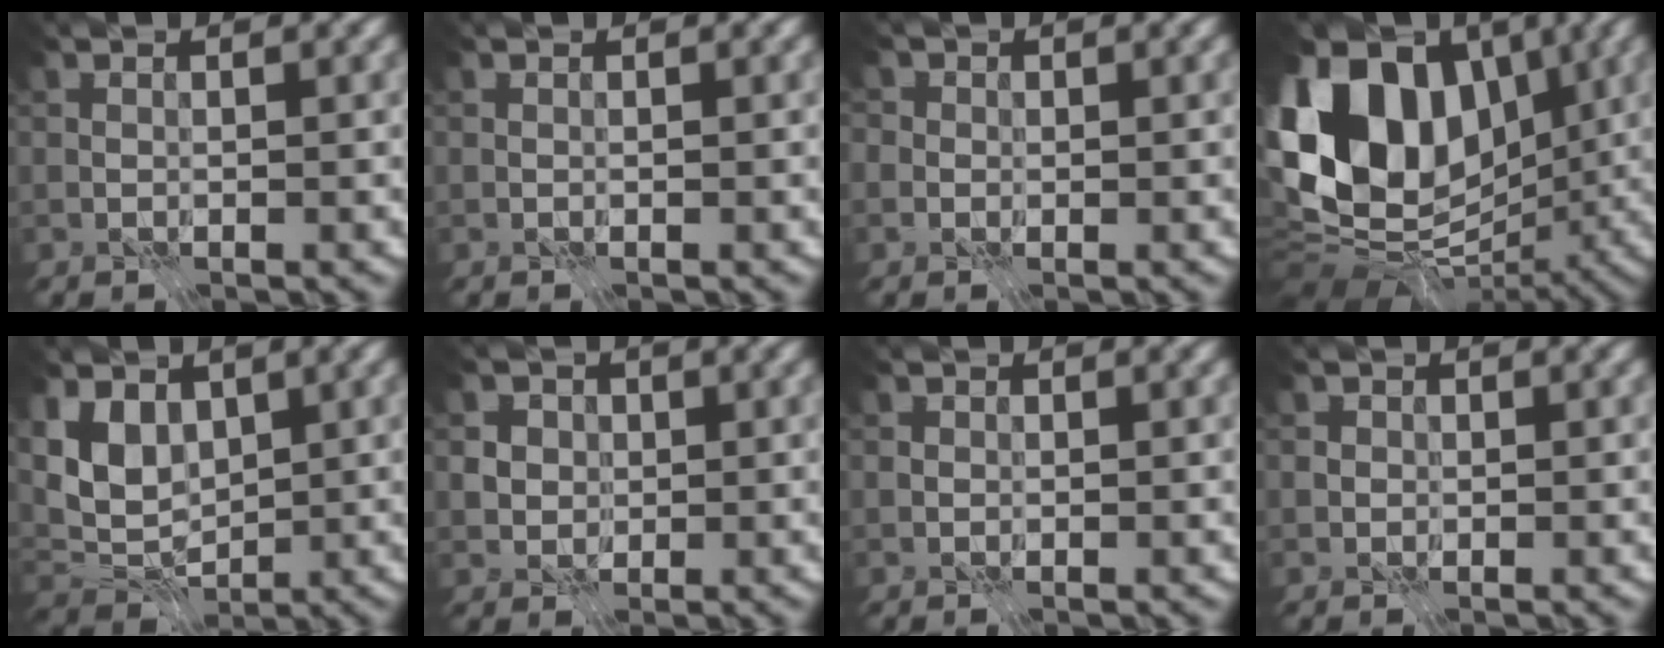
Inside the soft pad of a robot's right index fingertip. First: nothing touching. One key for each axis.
{"total": 0.0}
{"total": 2.5, "fx": 0.8, "fy": 2.2, "fz": 0.9, "tx": -0.006, "ty": 0.009, "tz": -0.006}
{"total": 15.2, "fx": 1.7, "fy": 11.3, "fz": 10.0, "tx": -0.182, "ty": 0.024, "tz": 0.018}
{"total": 4.8, "fx": 1.7, "fy": 3.3, "fz": 3.0, "tx": -0.065, "ty": -0.010, "tz": 0.025}
{"total": 4.8, "fx": 1.6, "fy": 4.0, "fz": 2.0, "tx": -0.042, "ty": 0.014, "tz": 0.013}
{"total": 0.6, "fx": -0.1, "fy": 0.6, "fz": 0.1, "tx": -0.001, "ty": -0.001, "tz": -0.004}
{"total": 0.9, "fx": 0.0, "fy": 0.9, "fz": 0.2, "tx": -0.002, "ty": -0.002, "tz": -0.003}